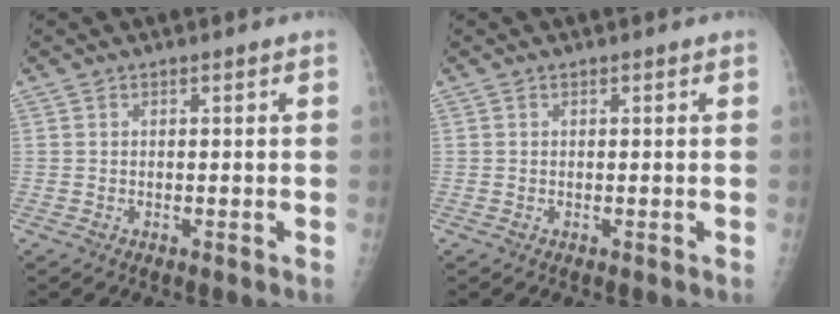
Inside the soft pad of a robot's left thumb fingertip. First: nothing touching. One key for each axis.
{"total": 0.0}